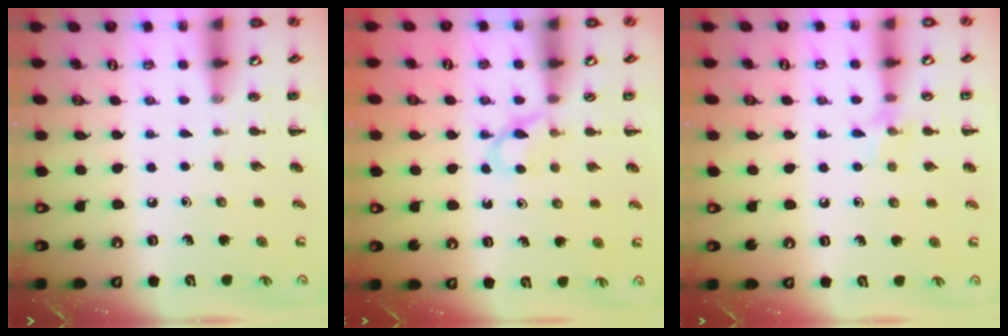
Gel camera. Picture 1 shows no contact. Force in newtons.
{"total": 3.8, "press": 3.6, "slide": 1.4}
{"total": 6.3, "press": 6.1, "slide": 1.4}